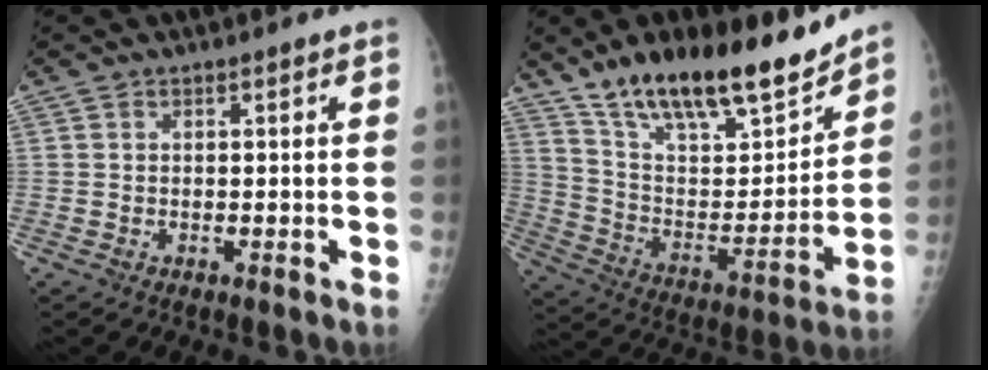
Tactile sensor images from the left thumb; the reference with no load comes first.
{"total": 23.5, "force": [18.1, 7.3, 13.2], "torque": [-0.180, -0.083, 0.308]}